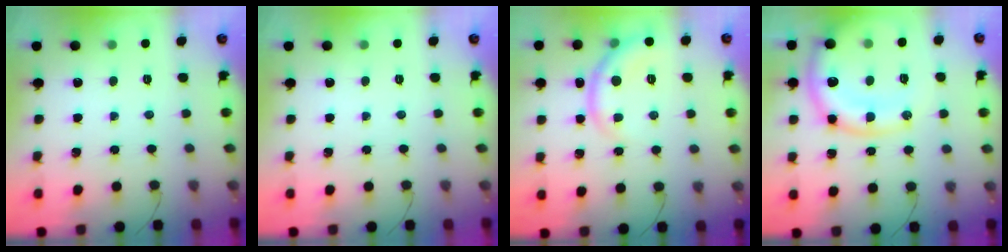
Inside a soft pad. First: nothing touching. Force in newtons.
{"total": 0.0}
{"total": 7.5, "press": 7.4, "slide": 0.9}
{"total": 15.4, "press": 15.3, "slide": 2.2}